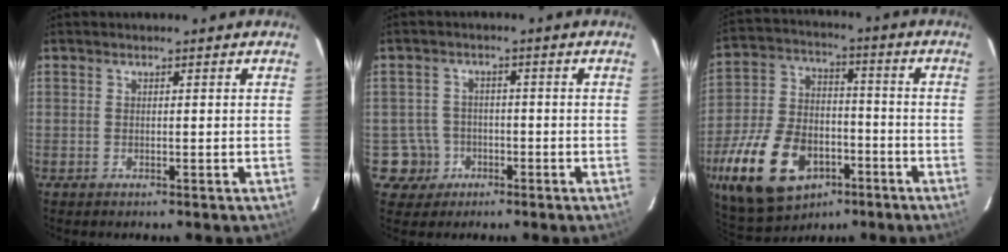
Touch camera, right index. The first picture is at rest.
{"total": 5.3, "force": [-2.0, 4.9, 0.0], "torque": [-0.012, 0.023, -0.031]}
{"total": 21.6, "force": [-10.0, 13.5, 13.6], "torque": [-0.315, -0.002, -0.157]}